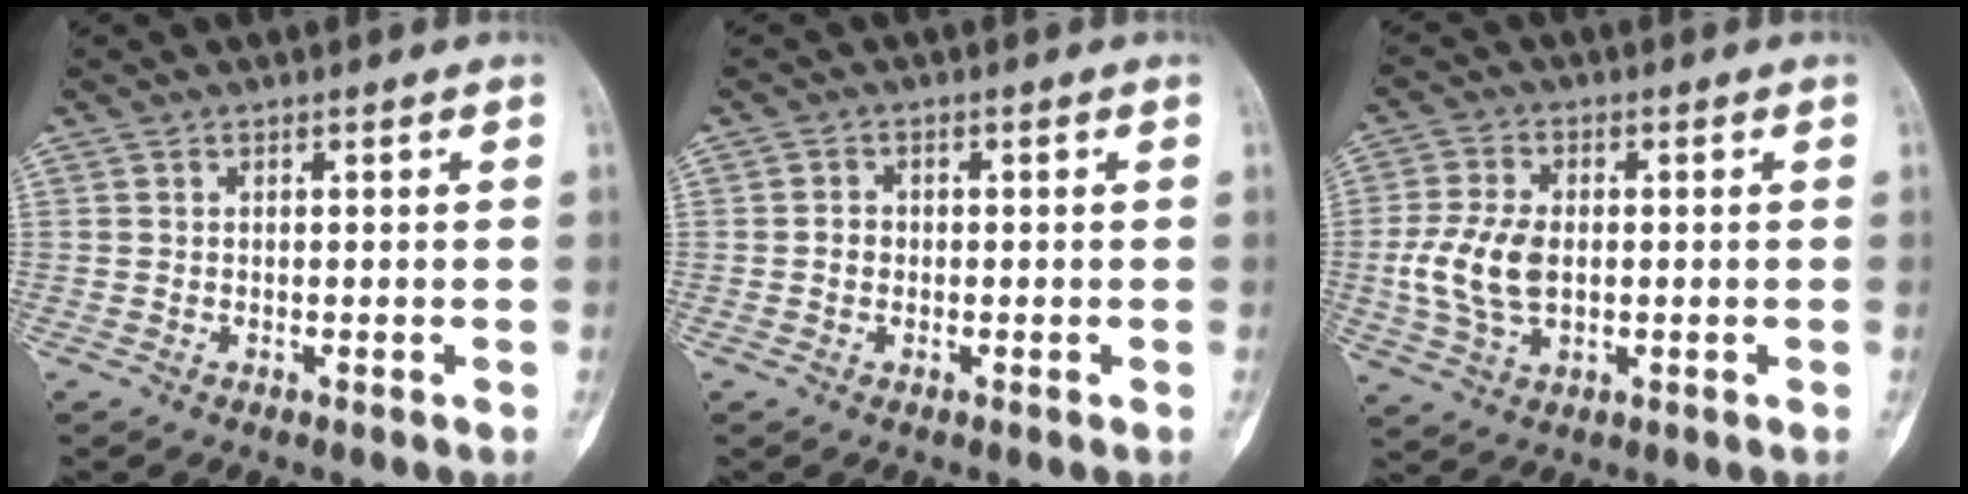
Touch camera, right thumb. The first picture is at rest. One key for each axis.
{"total": 1.8, "fx": -0.3, "fy": 1.6, "fz": 0.8, "tx": -0.006, "ty": 0.007, "tz": -0.007}
{"total": 9.8, "fx": -0.4, "fy": 6.0, "fz": 7.7, "tx": -0.162, "ty": 0.003, "tz": -0.007}